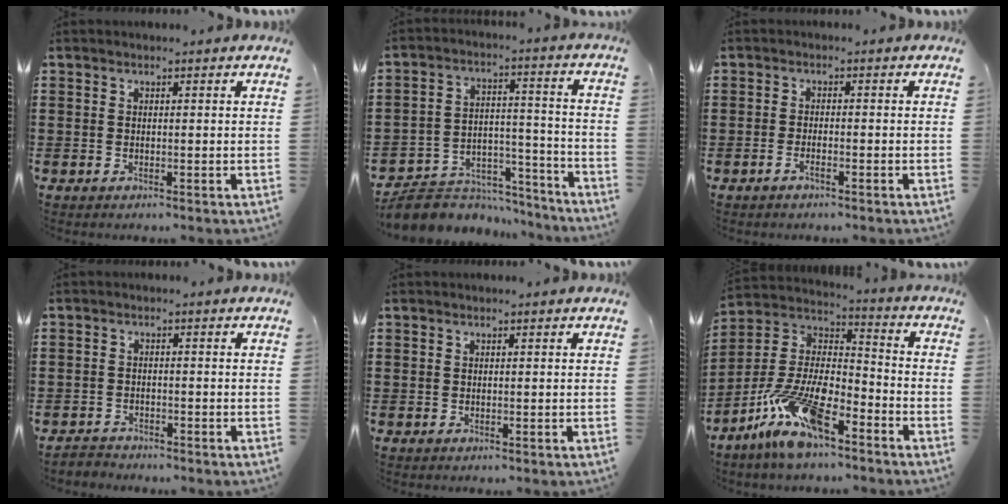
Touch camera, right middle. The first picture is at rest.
{"total": 7.4, "force": [-6.7, 2.7, 1.3], "torque": [-0.028, 0.022, -0.130]}
{"total": 1.5, "force": [-1.0, 0.3, 1.0], "torque": [-0.028, -0.004, -0.020]}
{"total": 1.8, "force": [-1.8, 0.4, -0.2], "torque": [-0.003, -0.001, -0.040]}
{"total": 0.0}
{"total": 14.0, "force": [-9.4, 4.4, 9.5], "torque": [-0.214, 0.015, -0.185]}